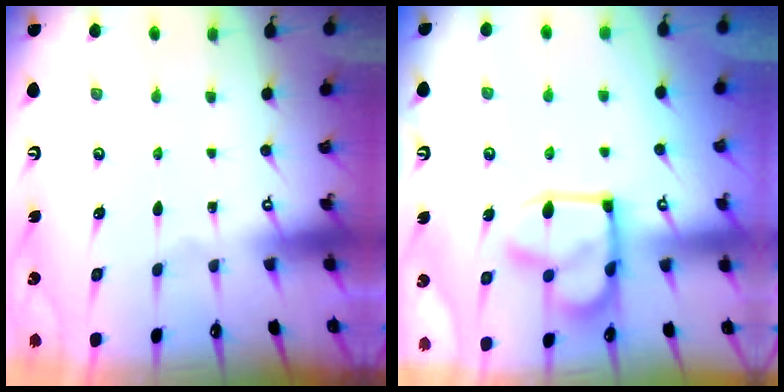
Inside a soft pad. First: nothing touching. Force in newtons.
{"total": 9.0, "press": 9.0, "slide": 0.9}